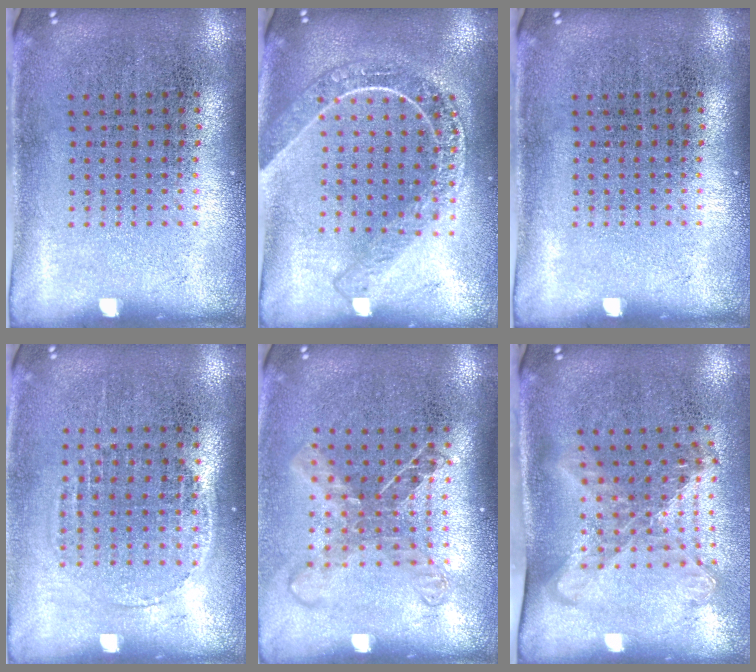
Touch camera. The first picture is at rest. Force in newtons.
{"total": 2.0, "press": 1.7, "slide": 1.0}
{"total": 0.0}
{"total": 1.3, "press": 1.1, "slide": 0.6}
{"total": 1.7, "press": 1.3, "slide": 1.0}
{"total": 1.7, "press": 1.4, "slide": 1.1}